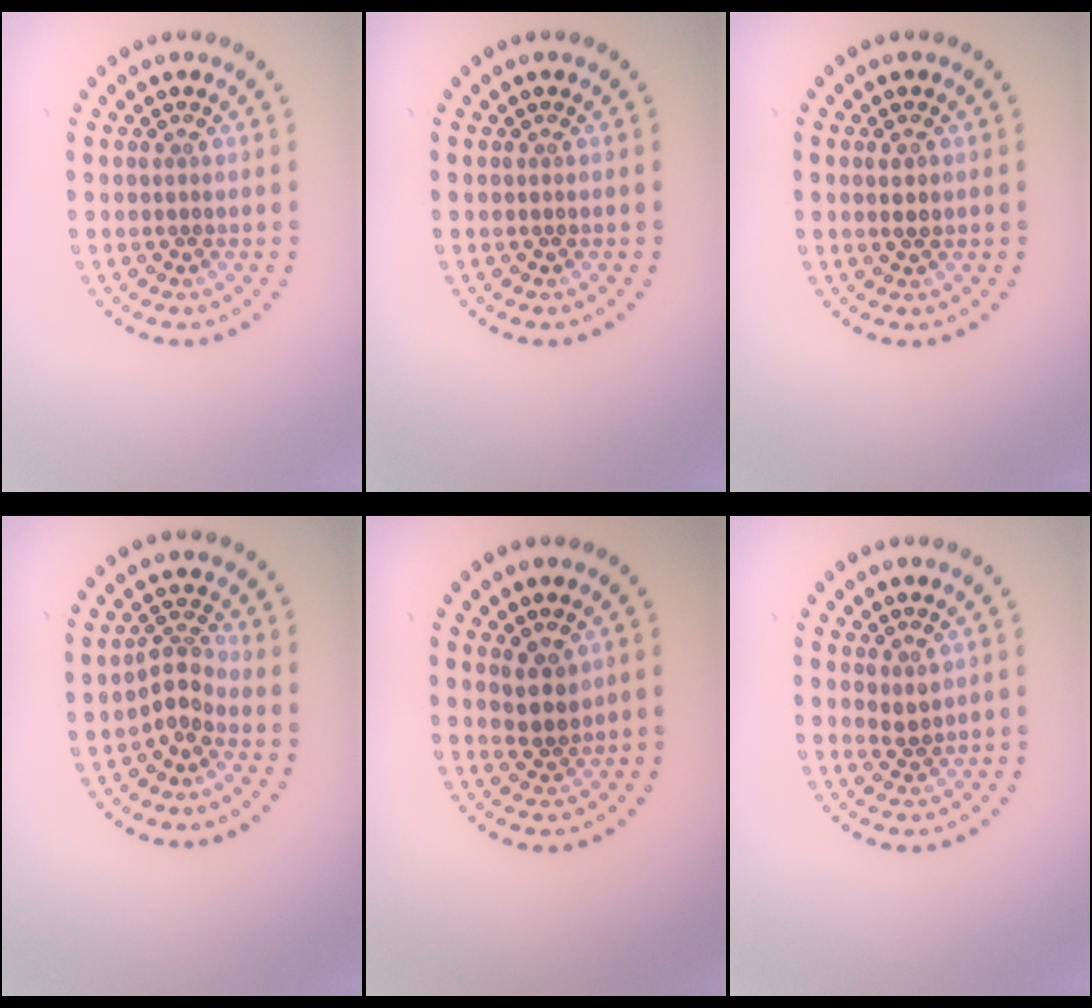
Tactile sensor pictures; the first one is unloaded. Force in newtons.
{"total": 0.0}
{"total": 1.1, "press": 1.1, "slide": 0.3}
{"total": 2.3, "press": 1.5, "slide": 1.8}
{"total": 2.2, "press": 1.9, "slide": 1.1}
{"total": 1.2, "press": 1.0, "slide": 0.7}